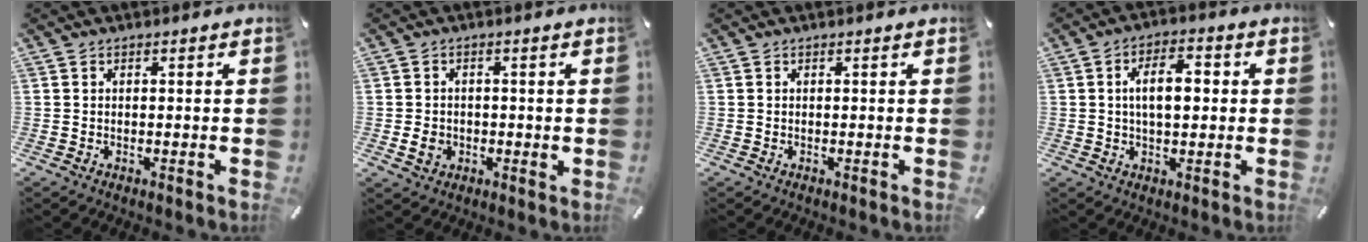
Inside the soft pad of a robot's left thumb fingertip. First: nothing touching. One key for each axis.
{"total": 3.9, "fx": -0.6, "fy": 3.3, "fz": 2.0, "tx": -0.034, "ty": 0.000, "tz": -0.012}
{"total": 0.0}
{"total": 8.2, "fx": 0.8, "fy": 4.4, "fz": 6.9, "tx": -0.116, "ty": 0.006, "tz": 0.005}